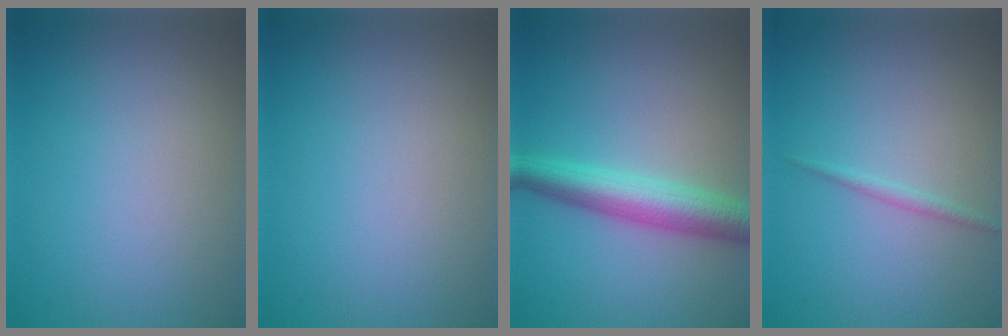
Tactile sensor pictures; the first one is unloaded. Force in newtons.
{"total": 0.0}
{"total": 5.0, "press": 5.0, "slide": 0.0}
{"total": 0.8, "press": 0.8, "slide": 0.0}